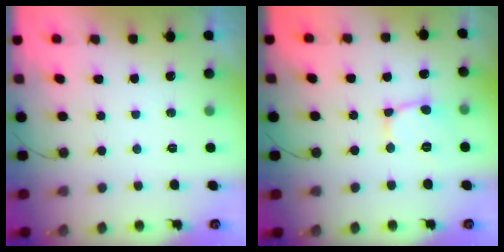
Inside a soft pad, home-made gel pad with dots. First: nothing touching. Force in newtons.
{"total": 3.5, "press": 3.4, "slide": 0.5}